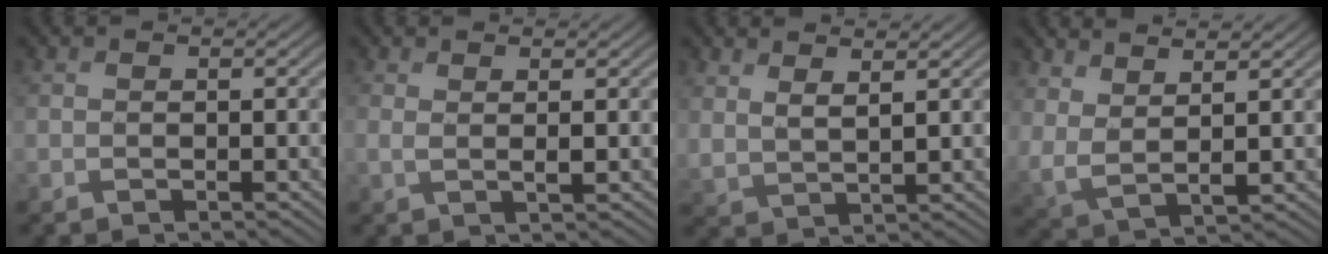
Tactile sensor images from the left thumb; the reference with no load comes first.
{"total": 1.9, "force": [0.8, 0.4, 1.7], "torque": [-0.037, 0.002, 0.014]}
{"total": 3.3, "force": [2.5, 0.7, 2.0], "torque": [-0.046, -0.005, 0.052]}
{"total": 5.1, "force": [3.7, 1.3, 3.2], "torque": [-0.080, -0.003, 0.075]}